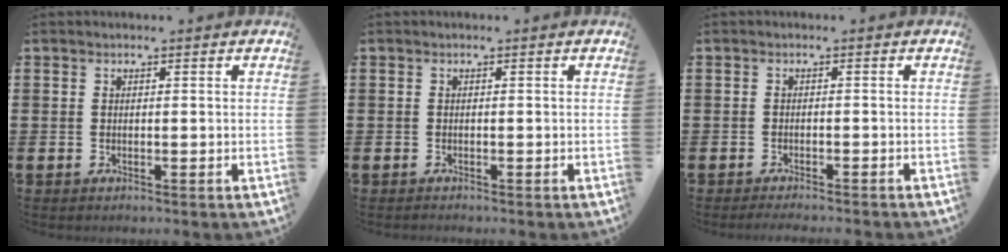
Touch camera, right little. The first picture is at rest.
{"total": 0.0}
{"total": 0.8, "force": [-0.7, -0.2, 0.2], "torque": [-0.001, -0.001, -0.014]}